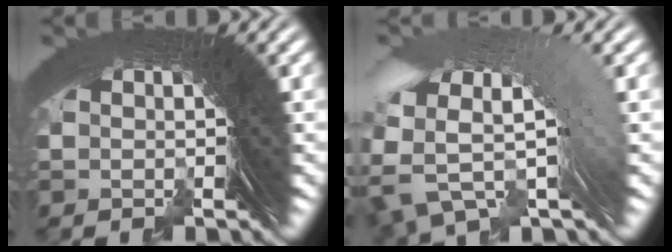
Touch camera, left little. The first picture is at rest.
{"total": 6.2, "force": [-0.4, 3.2, 5.3], "torque": [-0.104, 0.004, -0.002]}